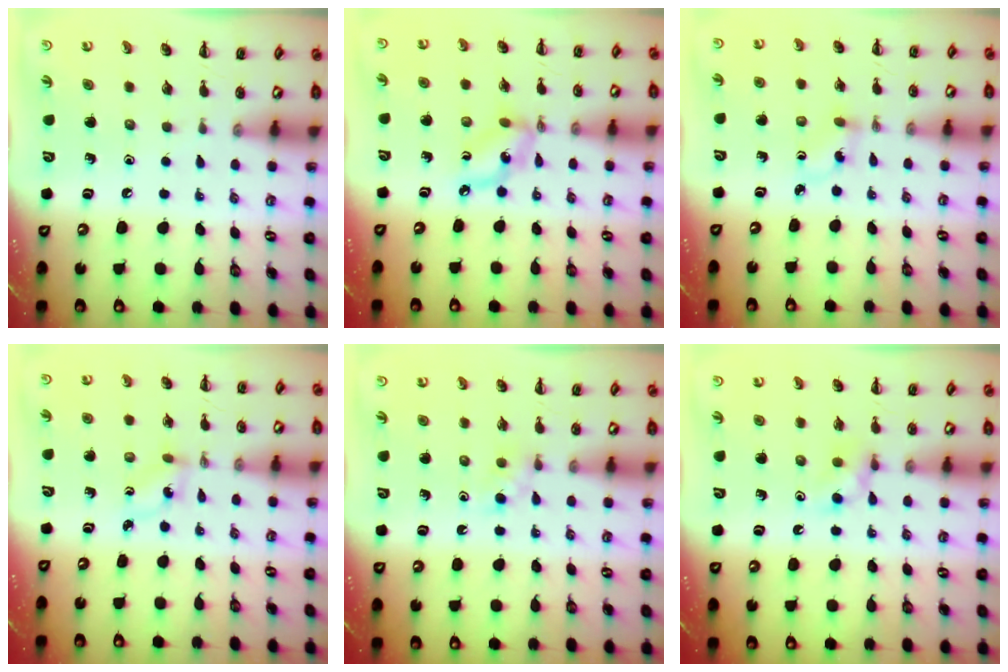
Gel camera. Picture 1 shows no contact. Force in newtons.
{"total": 6.0, "press": 5.8, "slide": 1.5}
{"total": 1.8, "press": 1.7, "slide": 0.8}
{"total": 1.2, "press": 1.1, "slide": 0.6}
{"total": 2.7, "press": 2.5, "slide": 1.0}
{"total": 3.2, "press": 2.9, "slide": 1.2}